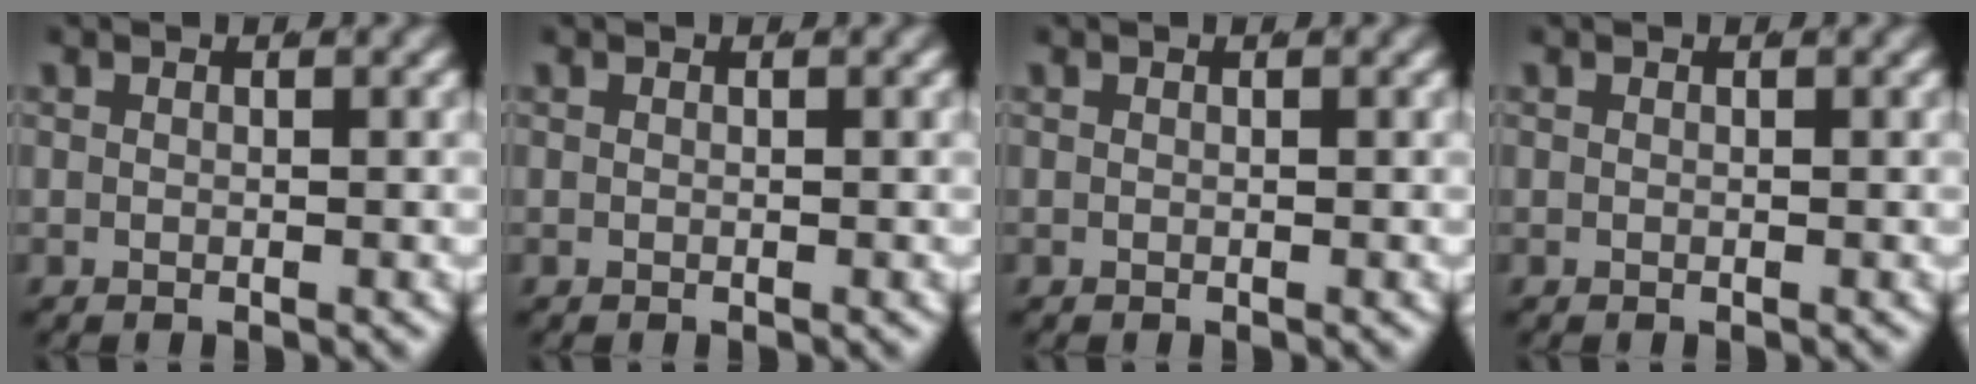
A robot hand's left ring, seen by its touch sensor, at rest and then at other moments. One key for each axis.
{"total": 0.0}
{"total": 0.0}
{"total": 0.0}